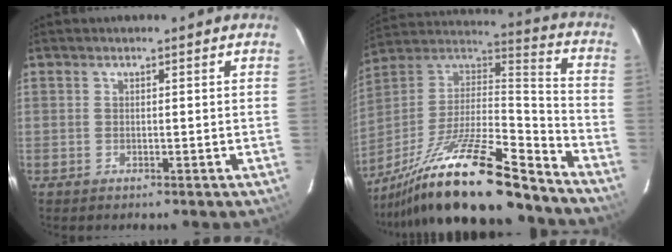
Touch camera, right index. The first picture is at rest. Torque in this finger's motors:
{"motor_torque": [1.12, -1.02, 1.05, 0.21]}